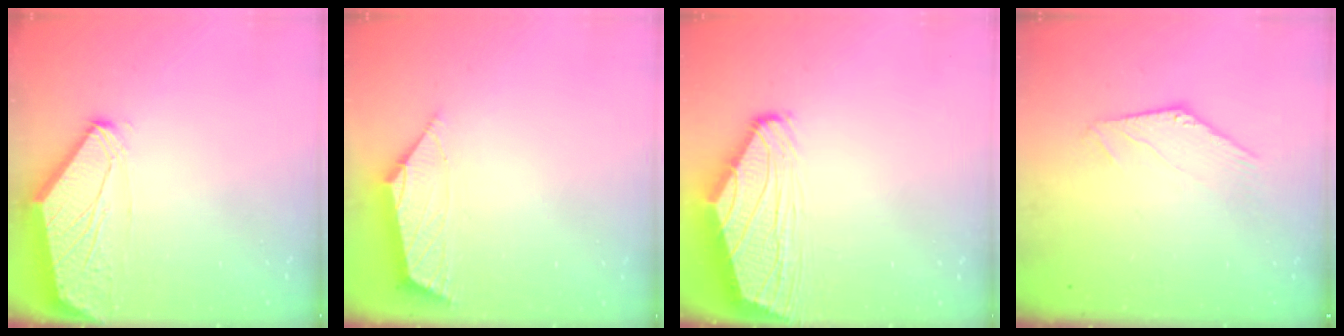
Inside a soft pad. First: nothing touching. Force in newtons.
{"total": 2.9, "press": 2.8, "slide": 0.6}
{"total": 2.0, "press": 1.7, "slide": 0.9}
{"total": 0.0}